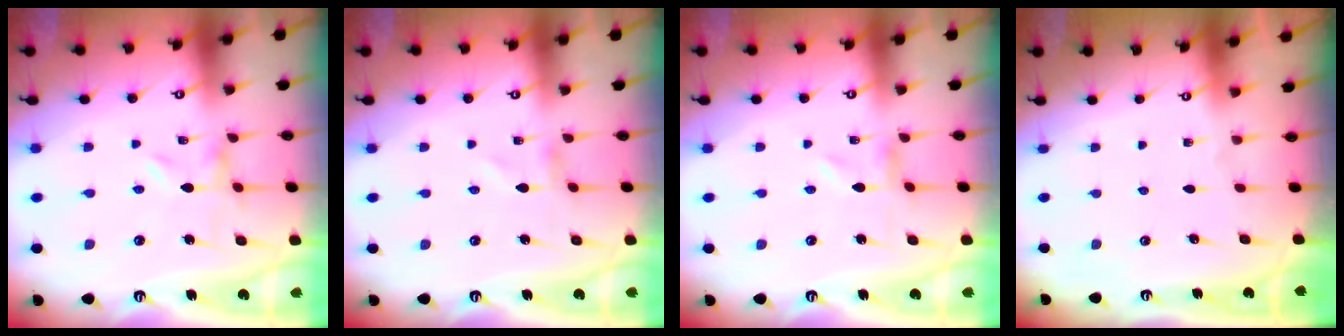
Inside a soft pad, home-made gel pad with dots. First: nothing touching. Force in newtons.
{"total": 0.7, "press": 0.6, "slide": 0.1}
{"total": 0.0}
{"total": 0.0}